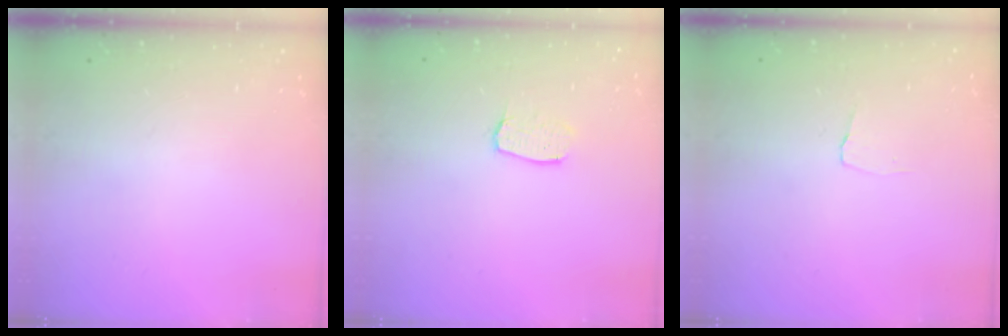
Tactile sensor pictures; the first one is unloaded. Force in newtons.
{"total": 6.0, "press": 6.0, "slide": 0.3}
{"total": 2.9, "press": 2.8, "slide": 0.3}